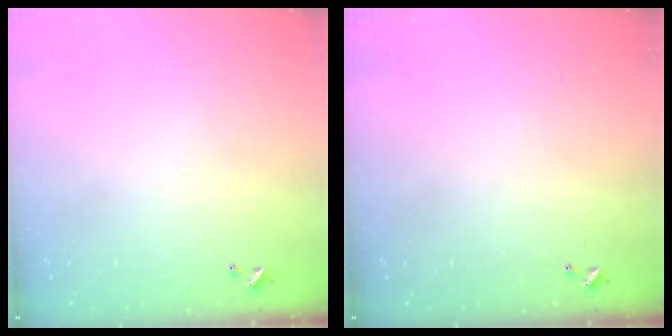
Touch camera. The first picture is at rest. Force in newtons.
{"total": 0.0}